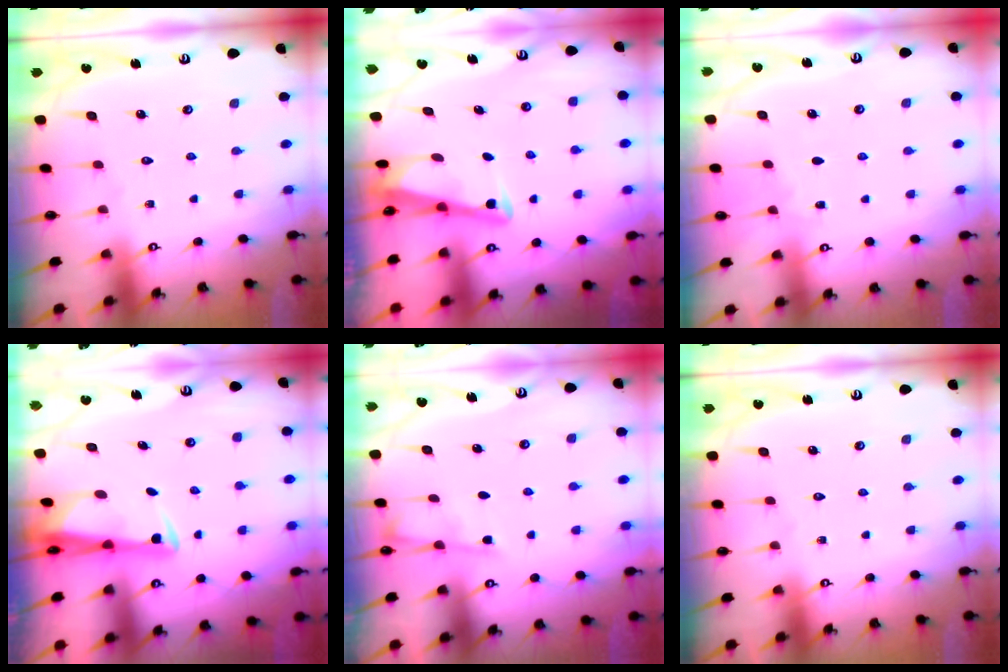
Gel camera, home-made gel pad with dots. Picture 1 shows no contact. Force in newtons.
{"total": 3.3, "press": 3.3, "slide": 0.3}
{"total": 2.4, "press": 2.4, "slide": 0.4}
{"total": 2.8, "press": 2.6, "slide": 0.9}
{"total": 2.2, "press": 2.2, "slide": 0.3}
{"total": 0.0}